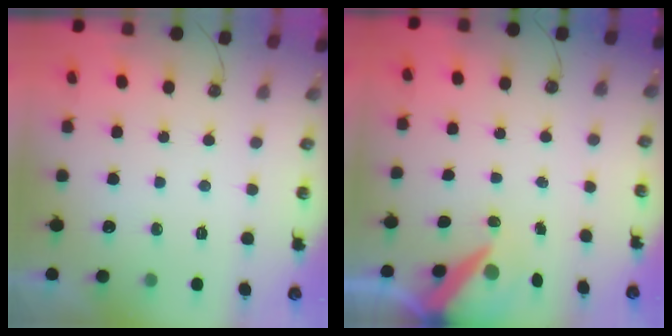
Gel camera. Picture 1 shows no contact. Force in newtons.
{"total": 9.0, "press": 9.0, "slide": 0.8}